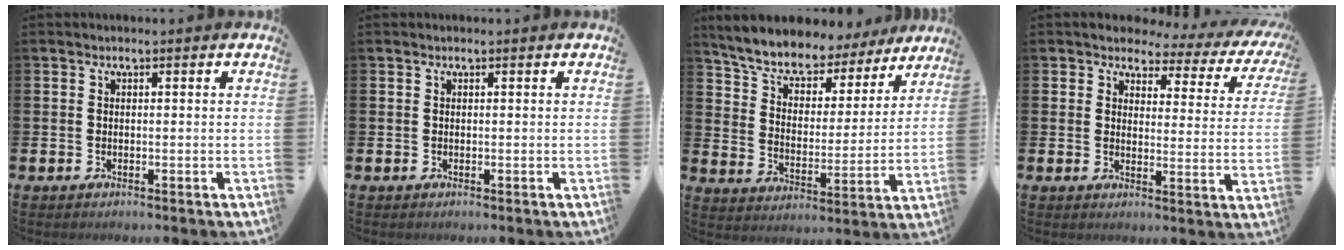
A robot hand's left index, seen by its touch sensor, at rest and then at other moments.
{"total": 0.0}
{"total": 7.2, "force": [6.6, 2.3, 1.5], "torque": [-0.071, -0.046, 0.115]}
{"total": 2.6, "force": [1.9, 1.7, 0.6], "torque": [-0.028, -0.022, 0.022]}